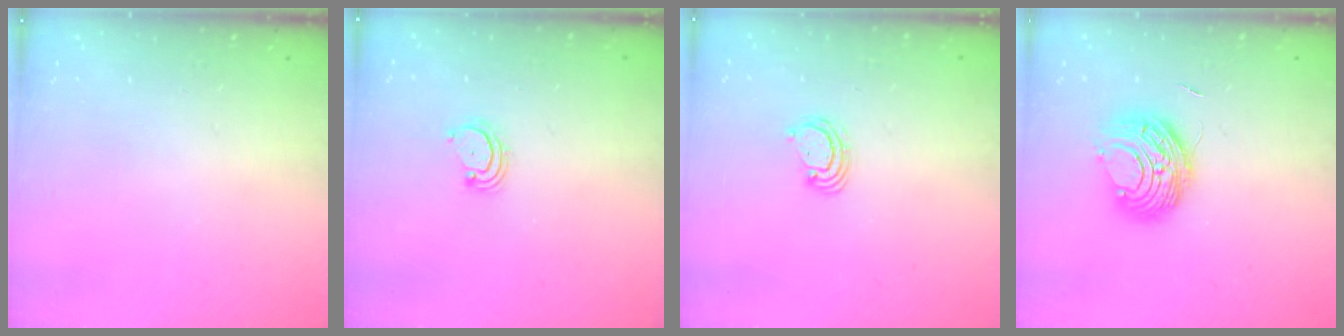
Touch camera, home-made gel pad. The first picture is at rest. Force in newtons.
{"total": 2.5, "press": 2.5, "slide": 0.3}
{"total": 2.5, "press": 2.5, "slide": 0.3}
{"total": 9.1, "press": 9.1, "slide": 0.5}